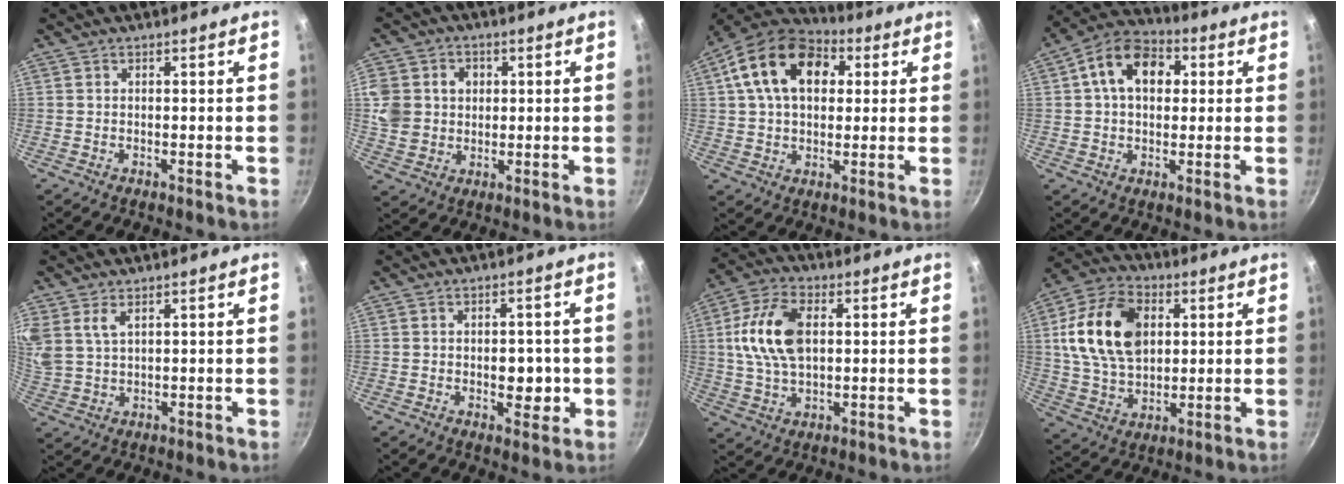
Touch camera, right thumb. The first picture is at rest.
{"total": 10.5, "force": [1.6, 9.3, 4.5], "torque": [-0.075, 0.001, 0.029]}
{"total": 18.2, "force": [5.2, 12.2, 12.4], "torque": [-0.195, 0.018, 0.073]}
{"total": 12.8, "force": [2.9, 8.9, 8.7], "torque": [-0.116, 0.020, 0.030]}
{"total": 7.3, "force": [3.8, 4.2, 4.5], "torque": [-0.095, -0.002, 0.082]}
{"total": 5.8, "force": [-0.8, 3.7, 4.4], "torque": [-0.028, 0.004, -0.008]}
{"total": 13.2, "force": [2.1, 7.9, 10.3], "torque": [-0.186, 0.011, 0.033]}
{"total": 18.2, "force": [3.9, 12.3, 12.9], "torque": [-0.220, -0.001, 0.066]}